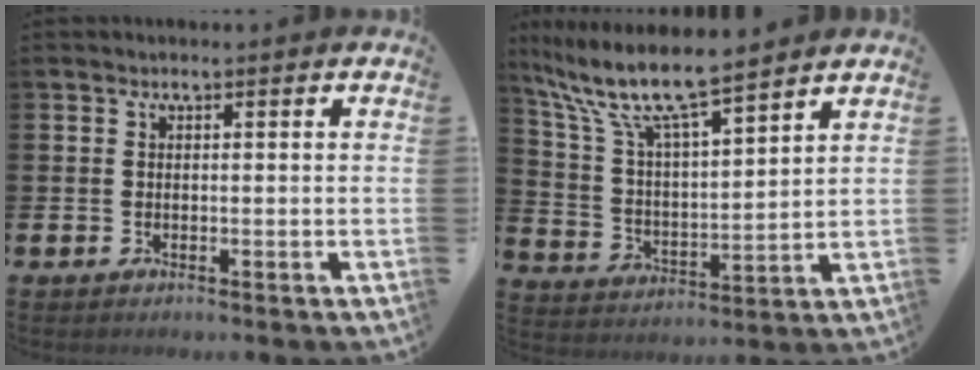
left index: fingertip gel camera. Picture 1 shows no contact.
{"total": 9.9, "force": [8.7, 1.4, 4.5], "torque": [-0.130, -0.049, 0.149]}